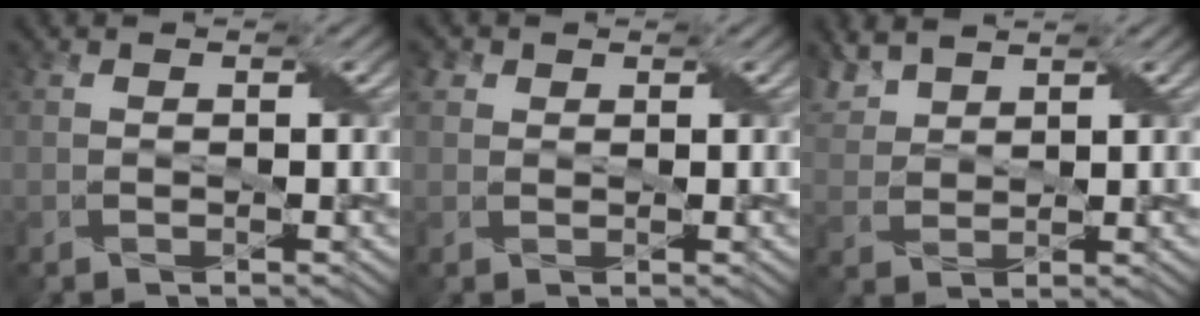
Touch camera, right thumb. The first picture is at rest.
{"total": 1.8, "force": [1.0, 1.4, 0.5], "torque": [-0.015, 0.005, 0.014]}
{"total": 4.7, "force": [3.6, 2.1, 2.2], "torque": [-0.068, 0.014, 0.079]}